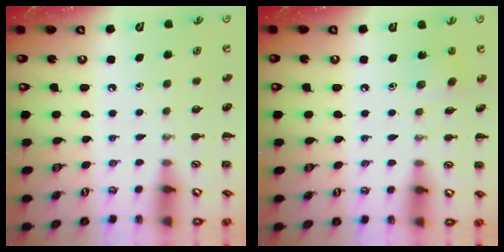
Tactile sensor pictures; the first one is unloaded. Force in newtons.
{"total": 2.4, "press": 2.3, "slide": 0.7}